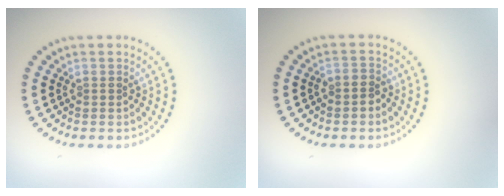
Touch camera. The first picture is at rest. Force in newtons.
{"total": 1.1, "press": 0.9, "slide": 0.5}